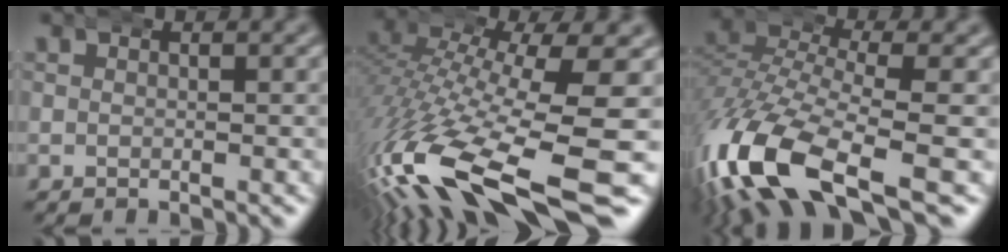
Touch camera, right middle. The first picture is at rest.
{"total": 12.9, "force": [-5.9, 5.3, 10.1], "torque": [-0.221, -0.049, -0.069]}
{"total": 9.6, "force": [-4.3, 4.9, 7.1], "torque": [-0.179, -0.036, -0.060]}